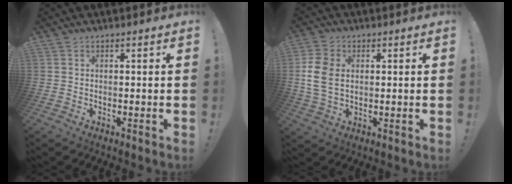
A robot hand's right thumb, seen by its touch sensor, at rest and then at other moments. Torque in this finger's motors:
{"motor_torque": [0.37, 0.99, 0.30, -0.33, 0.13]}